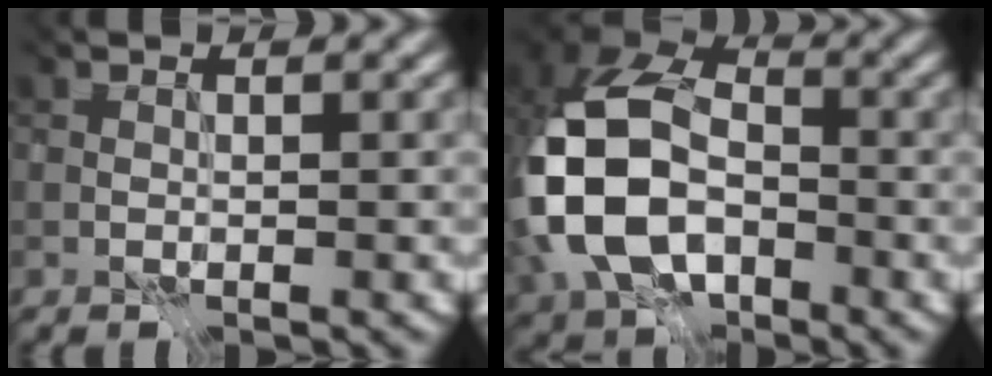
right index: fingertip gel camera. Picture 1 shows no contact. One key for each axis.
{"total": 11.6, "fx": -4.6, "fy": 7.3, "fz": 7.7, "tx": -0.202, "ty": -0.035, "tz": -0.063}